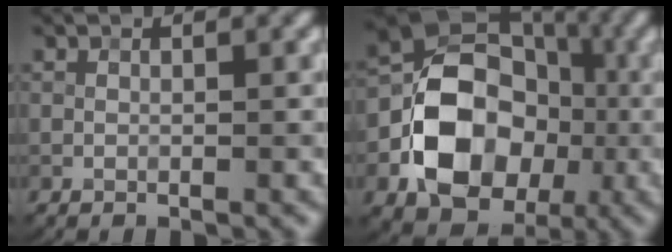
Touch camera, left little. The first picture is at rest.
{"total": 11.3, "force": [-2.8, 8.3, 7.1], "torque": [-0.115, 0.005, -0.054]}